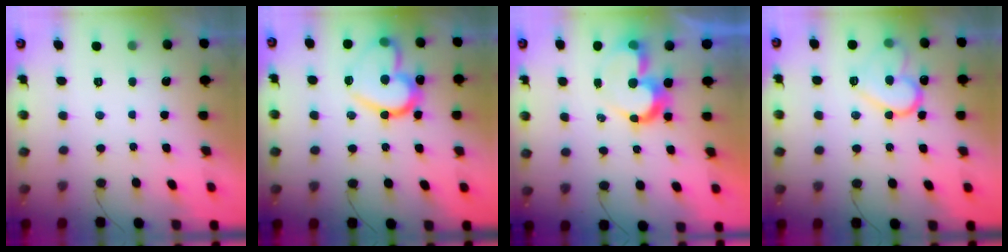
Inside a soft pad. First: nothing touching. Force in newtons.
{"total": 20.2, "press": 20.1, "slide": 2.4}
{"total": 10.7, "press": 10.6, "slide": 1.5}
{"total": 14.4, "press": 14.3, "slide": 1.4}